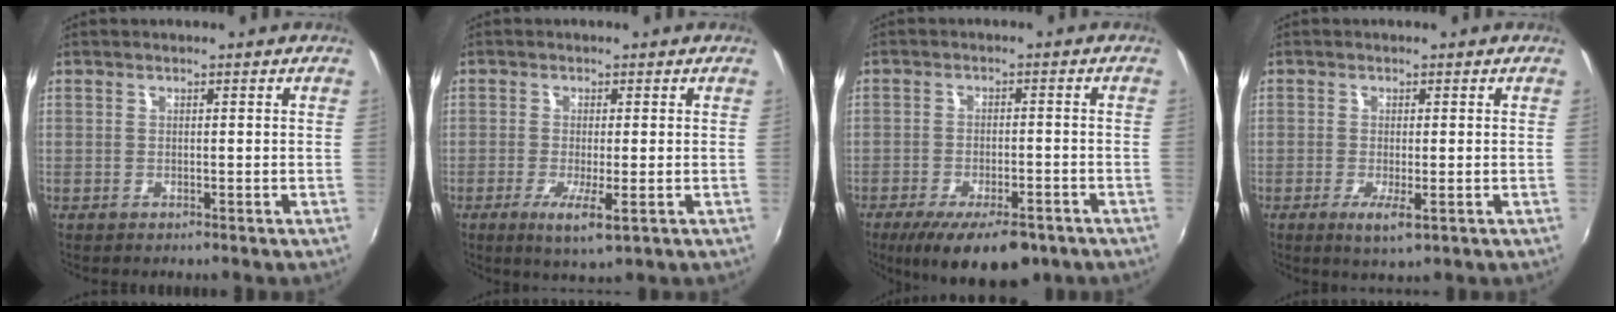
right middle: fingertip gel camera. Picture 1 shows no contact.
{"total": 4.9, "force": [-1.7, 0.3, 4.6], "torque": [-0.095, -0.016, -0.029]}
{"total": 13.0, "force": [-8.8, 4.7, 8.3], "torque": [-0.161, -0.027, -0.130]}
{"total": 3.4, "force": [-1.1, 0.5, 3.2], "torque": [-0.063, -0.012, -0.017]}